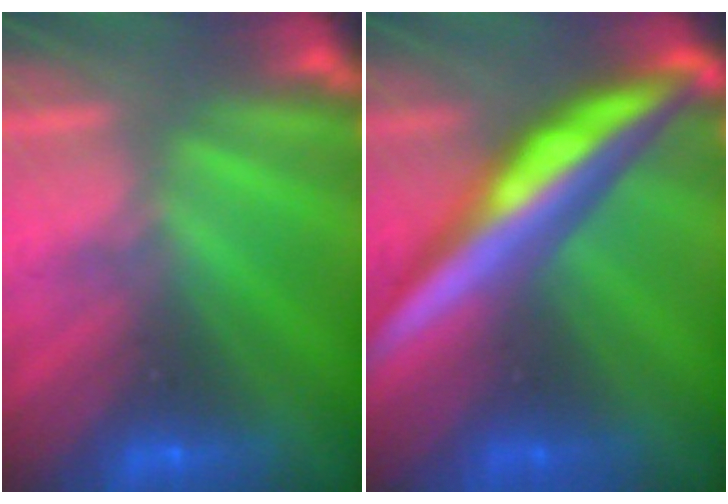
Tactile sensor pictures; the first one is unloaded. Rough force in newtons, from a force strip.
{"total": 6.3}